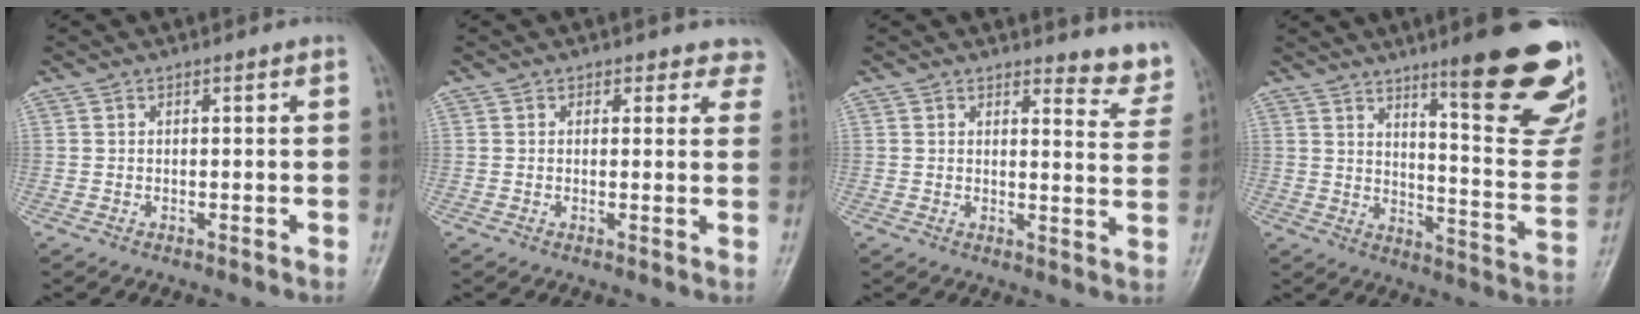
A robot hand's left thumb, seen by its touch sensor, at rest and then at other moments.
{"total": 4.5, "force": [3.7, 2.6, 0.1], "torque": [0.048, -0.012, 0.017]}
{"total": 6.6, "force": [6.3, 1.9, 1.0], "torque": [0.019, -0.055, 0.055]}
{"total": 22.8, "force": [13.8, 4.4, 17.5], "torque": [-0.191, -0.085, 0.195]}